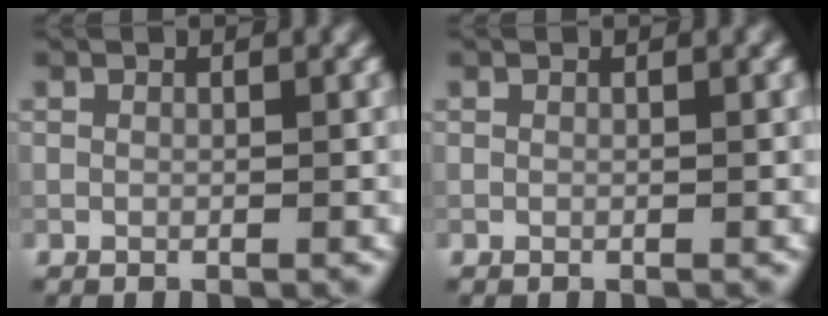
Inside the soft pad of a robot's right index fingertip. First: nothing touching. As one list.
[{"total": 0.0}]